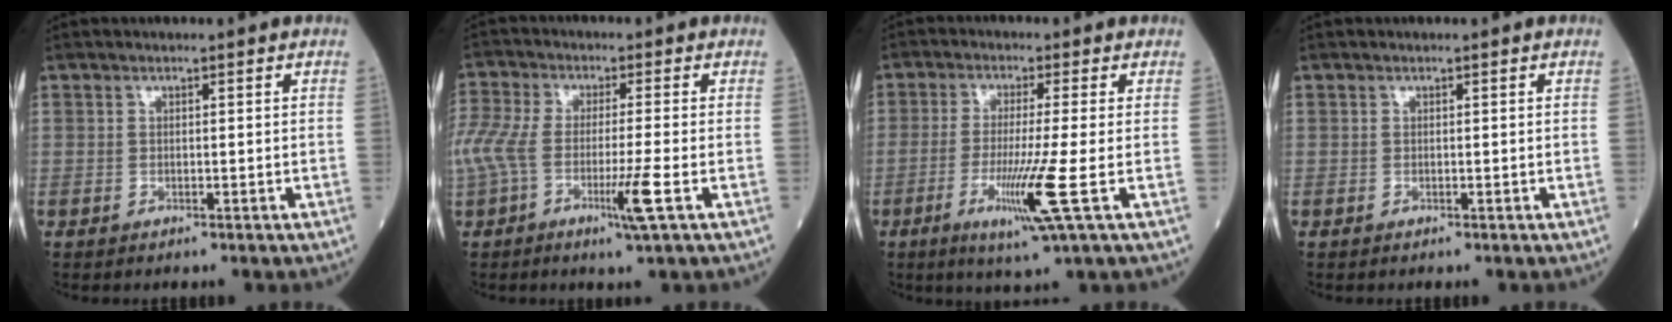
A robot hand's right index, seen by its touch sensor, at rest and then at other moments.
{"total": 10.0, "force": [-3.2, 1.3, 9.3], "torque": [-0.221, 0.004, -0.060]}
{"total": 8.4, "force": [-2.6, -1.4, 7.8], "torque": [-0.155, -0.030, -0.047]}
{"total": 0.0}